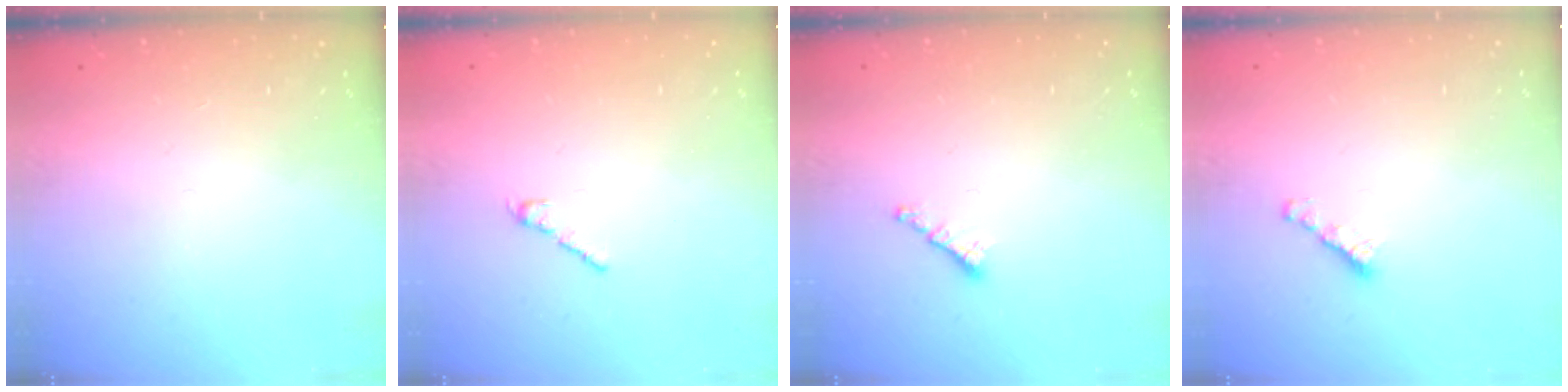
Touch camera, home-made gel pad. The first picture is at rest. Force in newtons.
{"total": 2.5, "press": 2.4, "slide": 0.7}
{"total": 0.6, "press": 0.5, "slide": 0.4}
{"total": 2.7, "press": 2.6, "slide": 0.7}